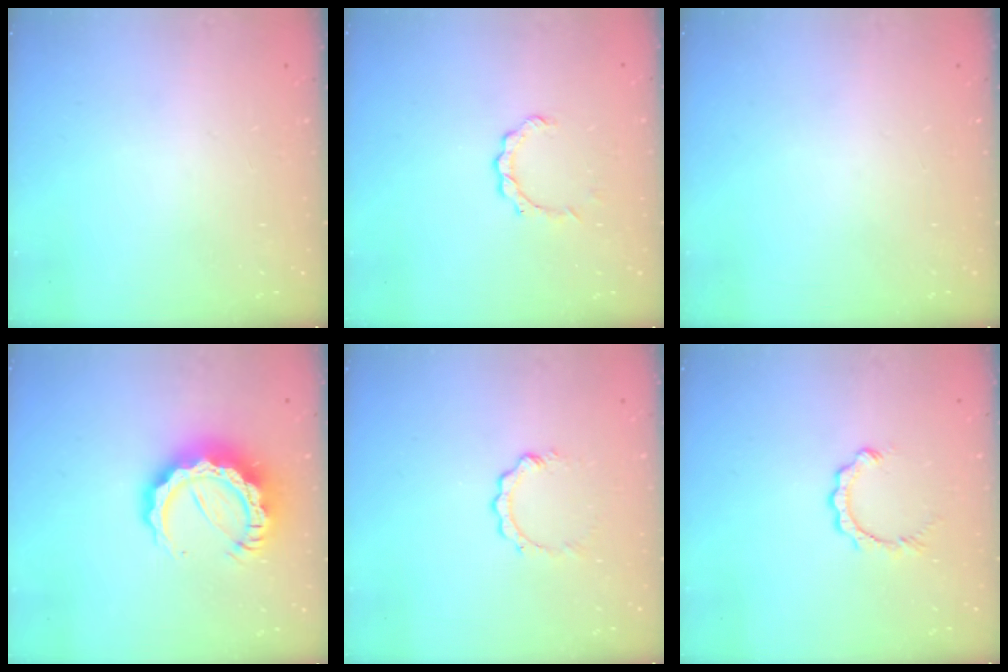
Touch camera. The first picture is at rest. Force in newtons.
{"total": 3.4, "press": 3.4, "slide": 0.3}
{"total": 0.0}
{"total": 13.3, "press": 13.2, "slide": 1.2}
{"total": 3.5, "press": 3.5, "slide": 0.4}
{"total": 2.6, "press": 2.6, "slide": 0.3}